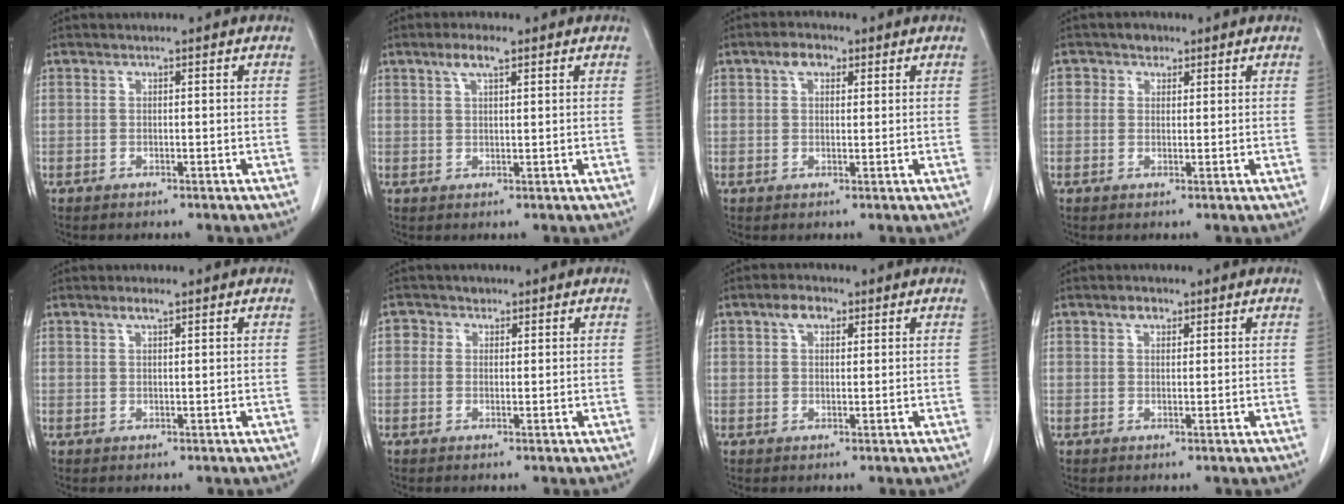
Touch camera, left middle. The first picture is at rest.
{"total": 3.3, "force": [2.0, 0.7, 2.4], "torque": [-0.053, 0.007, 0.039]}
{"total": 3.0, "force": [1.6, 1.8, 1.9], "torque": [-0.037, 0.013, 0.027]}
{"total": 2.1, "force": [1.1, 1.6, 0.5], "torque": [-0.008, 0.004, 0.014]}
{"total": 1.5, "force": [1.1, 0.2, 1.0], "torque": [-0.023, 0.002, 0.023]}
{"total": 2.0, "force": [0.8, 1.8, 0.3], "torque": [0.000, 0.003, 0.008]}
{"total": 3.2, "force": [1.8, 1.8, 1.9], "torque": [-0.040, 0.011, 0.033]}
{"total": 1.8, "force": [1.2, 1.0, 0.8], "torque": [-0.017, 0.004, 0.020]}